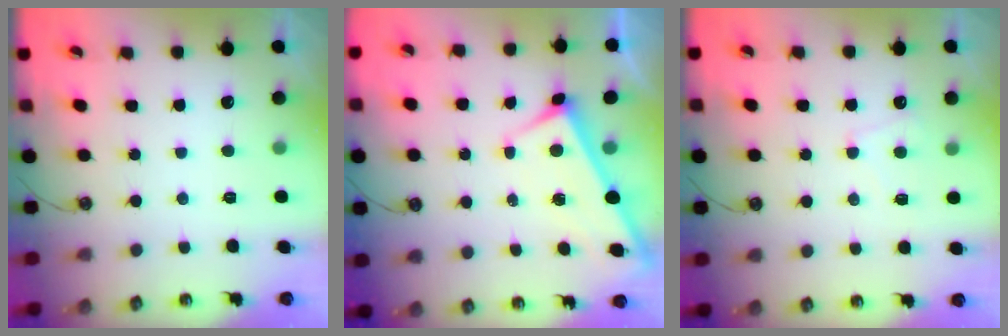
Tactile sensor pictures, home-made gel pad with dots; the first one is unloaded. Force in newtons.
{"total": 3.0, "press": 3.0, "slide": 0.1}
{"total": 1.3, "press": 1.2, "slide": 0.6}